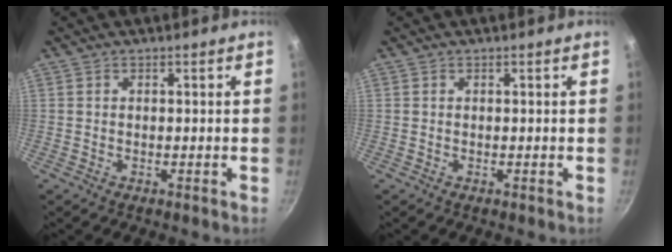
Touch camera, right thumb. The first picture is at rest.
{"total": 0.0}